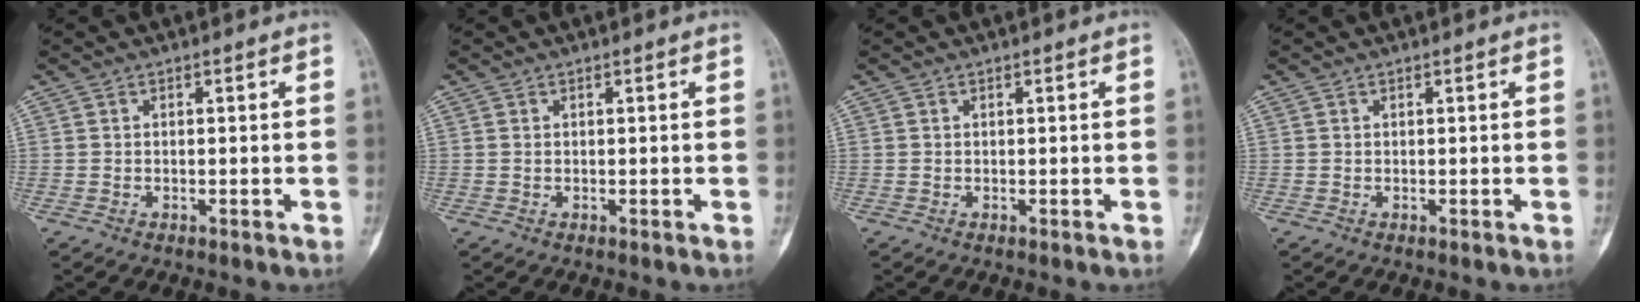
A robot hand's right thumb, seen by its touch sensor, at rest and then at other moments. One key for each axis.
{"total": 0.0}
{"total": 0.0}
{"total": 0.0}